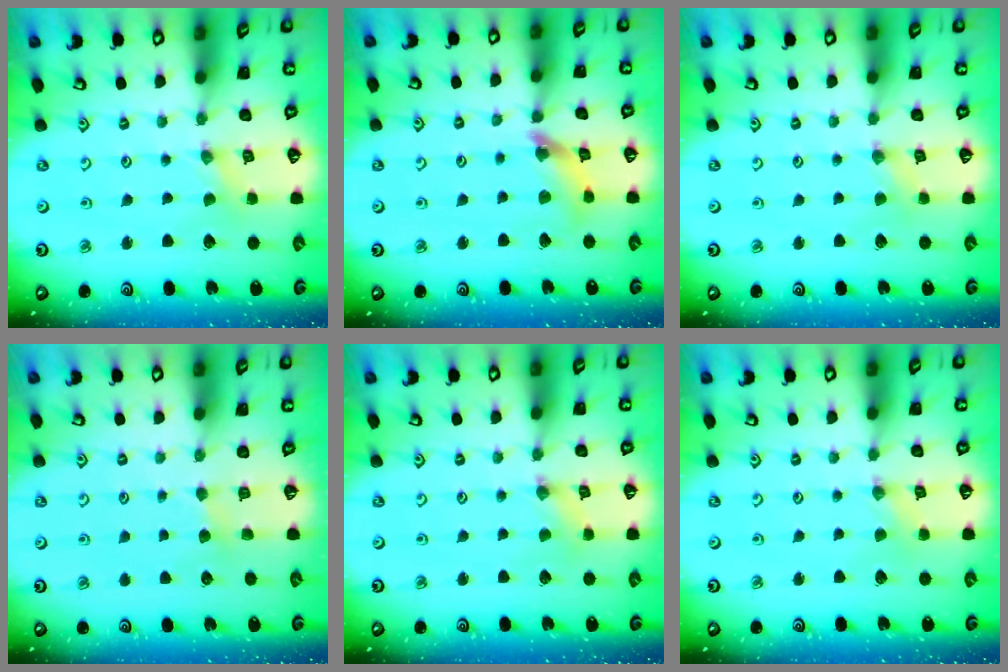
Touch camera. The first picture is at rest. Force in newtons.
{"total": 8.7, "press": 8.6, "slide": 1.0}
{"total": 1.8, "press": 1.8, "slide": 0.3}
{"total": 2.9, "press": 2.9, "slide": 0.3}
{"total": 1.4, "press": 1.4, "slide": 0.2}
{"total": 1.3, "press": 1.3, "slide": 0.2}